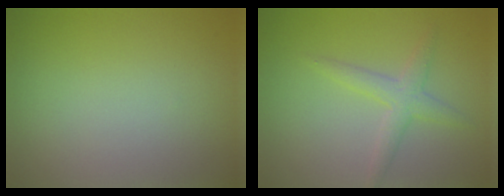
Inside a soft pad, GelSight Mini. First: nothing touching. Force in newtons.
{"total": 2.2, "press": 2.2, "slide": 0.1}